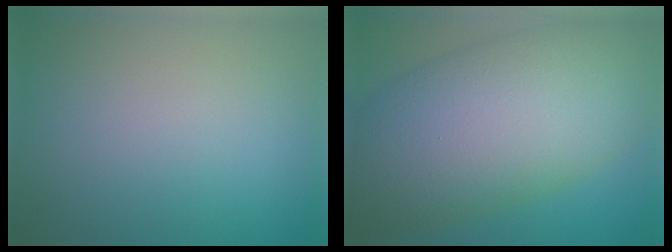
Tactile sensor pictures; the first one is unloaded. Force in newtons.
{"total": 14.3, "press": 14.3, "slide": 0.5}